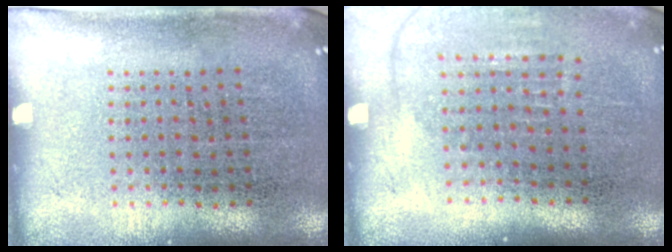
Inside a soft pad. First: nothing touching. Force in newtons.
{"total": 1.3, "press": 1.2, "slide": 0.5}